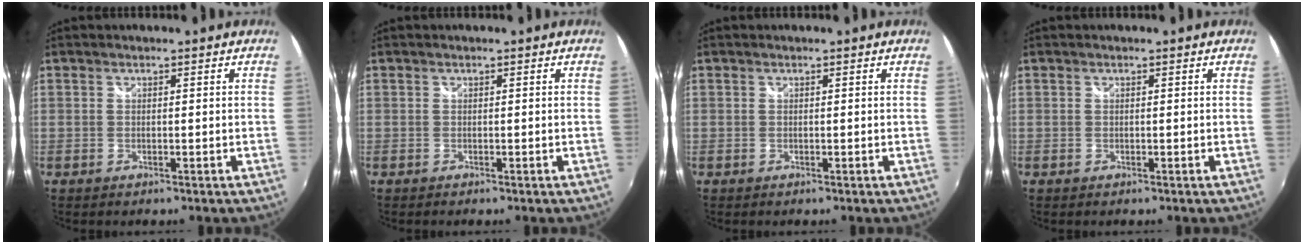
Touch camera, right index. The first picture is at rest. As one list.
[{"total": 0.0}, {"total": 0.0}, {"total": 0.0}]